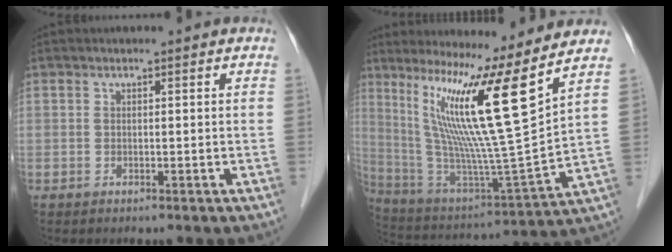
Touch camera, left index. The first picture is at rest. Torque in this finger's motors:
{"motor_torque": [2.14, 0.00, 0.57, 0.19]}